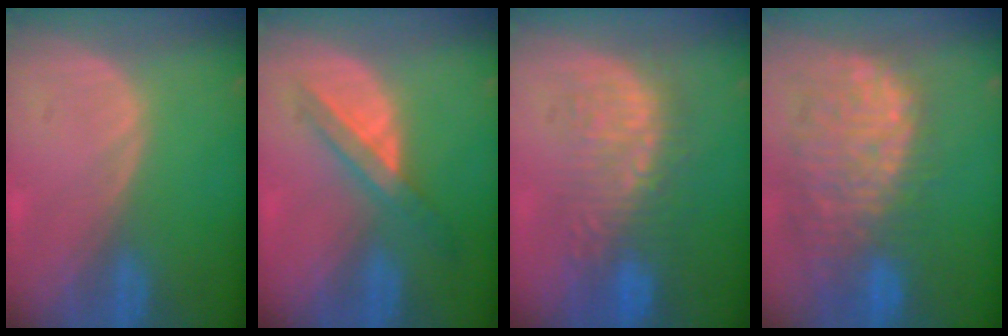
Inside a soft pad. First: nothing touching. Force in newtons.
{"total": 5.8, "press": 5.3, "slide": 2.3}
{"total": 9.3, "press": 8.7, "slide": 3.4}
{"total": 12.5, "press": 11.0, "slide": 5.9}